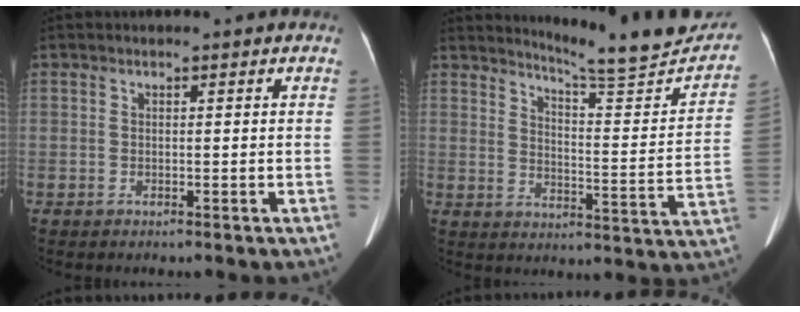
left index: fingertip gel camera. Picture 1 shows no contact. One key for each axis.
{"total": 17.7, "fx": 16.8, "fy": 0.0, "fz": 5.4, "tx": -0.079, "ty": -0.085, "tz": 0.213}